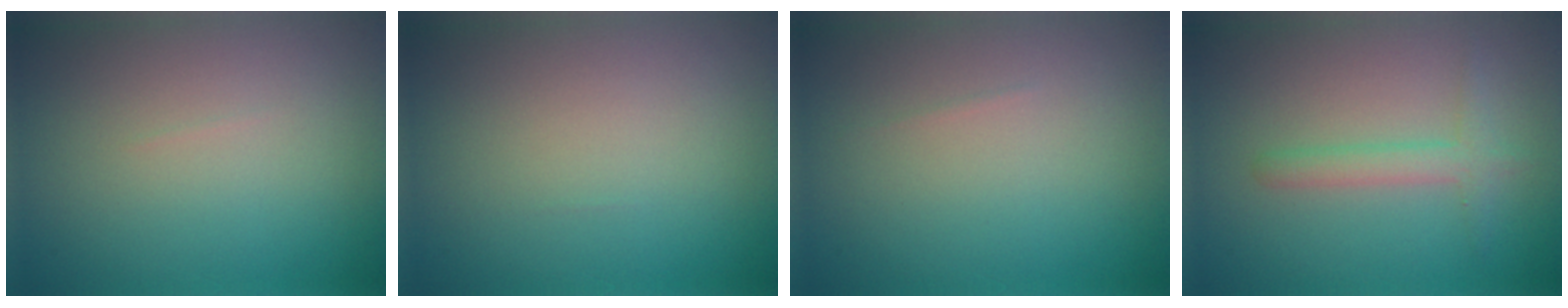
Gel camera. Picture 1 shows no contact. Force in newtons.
{"total": 0.0}
{"total": 0.0}
{"total": 2.0, "press": 2.0, "slide": 0.1}